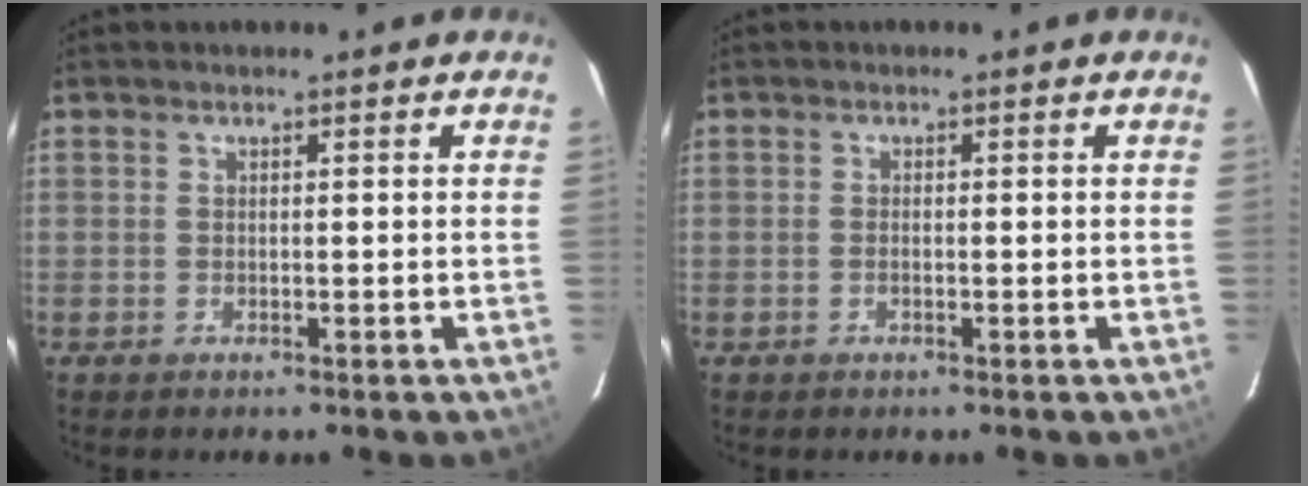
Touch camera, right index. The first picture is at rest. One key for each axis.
{"total": 0.7, "fx": -0.3, "fy": 0.3, "fz": 0.6, "tx": -0.014, "ty": 0.001, "tz": -0.007}